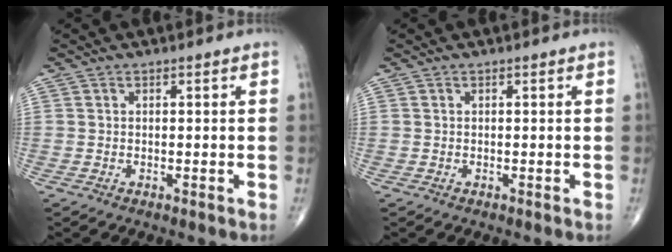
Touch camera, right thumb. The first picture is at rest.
{"total": 0.0}